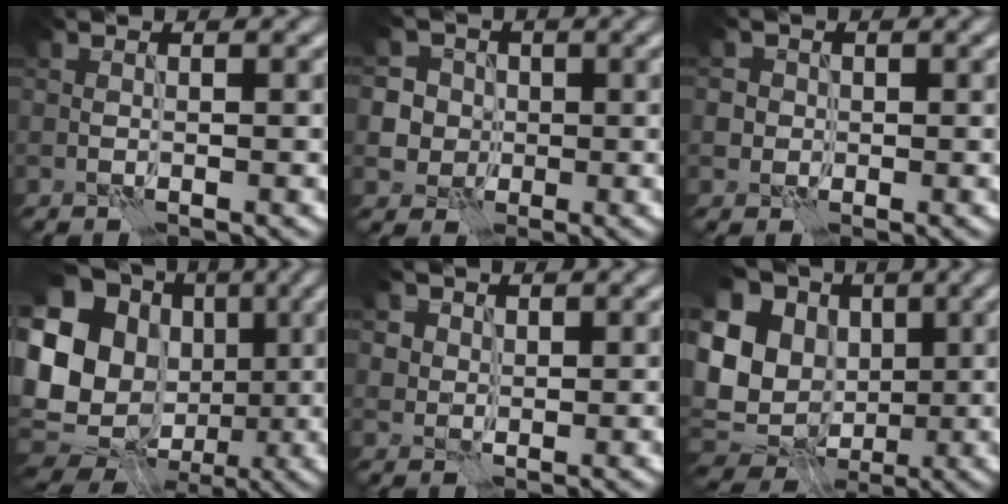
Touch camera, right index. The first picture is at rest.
{"total": 6.9, "force": [1.0, 6.5, 2.2], "torque": [-0.037, 0.033, -0.001]}
{"total": 2.3, "force": [0.3, 2.2, 0.7], "torque": [0.001, 0.009, -0.003]}
{"total": 17.1, "force": [0.2, 14.2, 9.5], "torque": [-0.209, 0.002, 0.006]}
{"total": 3.2, "force": [1.7, 2.5, 1.1], "torque": [-0.034, -0.004, 0.033]}
{"total": 13.7, "force": [1.1, 11.3, 7.5], "torque": [-0.173, 0.001, 0.020]}